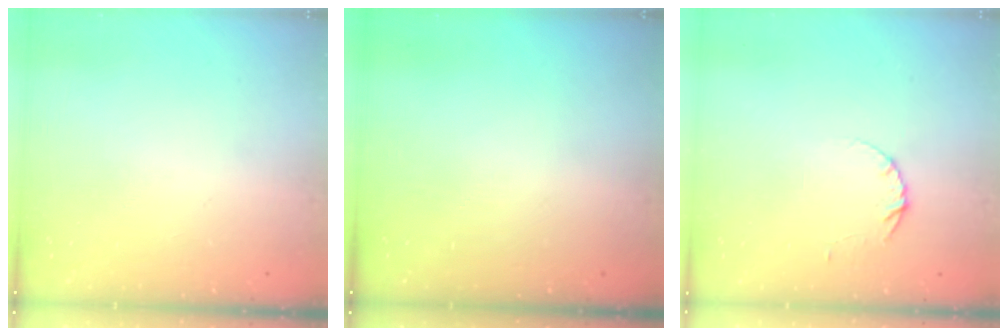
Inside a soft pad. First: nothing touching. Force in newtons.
{"total": 0.0}
{"total": 3.4, "press": 3.4, "slide": 0.4}